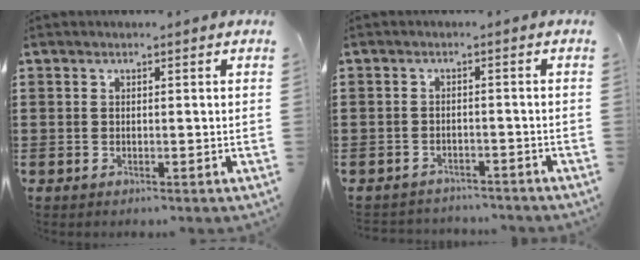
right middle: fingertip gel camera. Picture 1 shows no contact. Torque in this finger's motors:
{"motor_torque": [0.83, -0.05, 0.06, -0.01]}